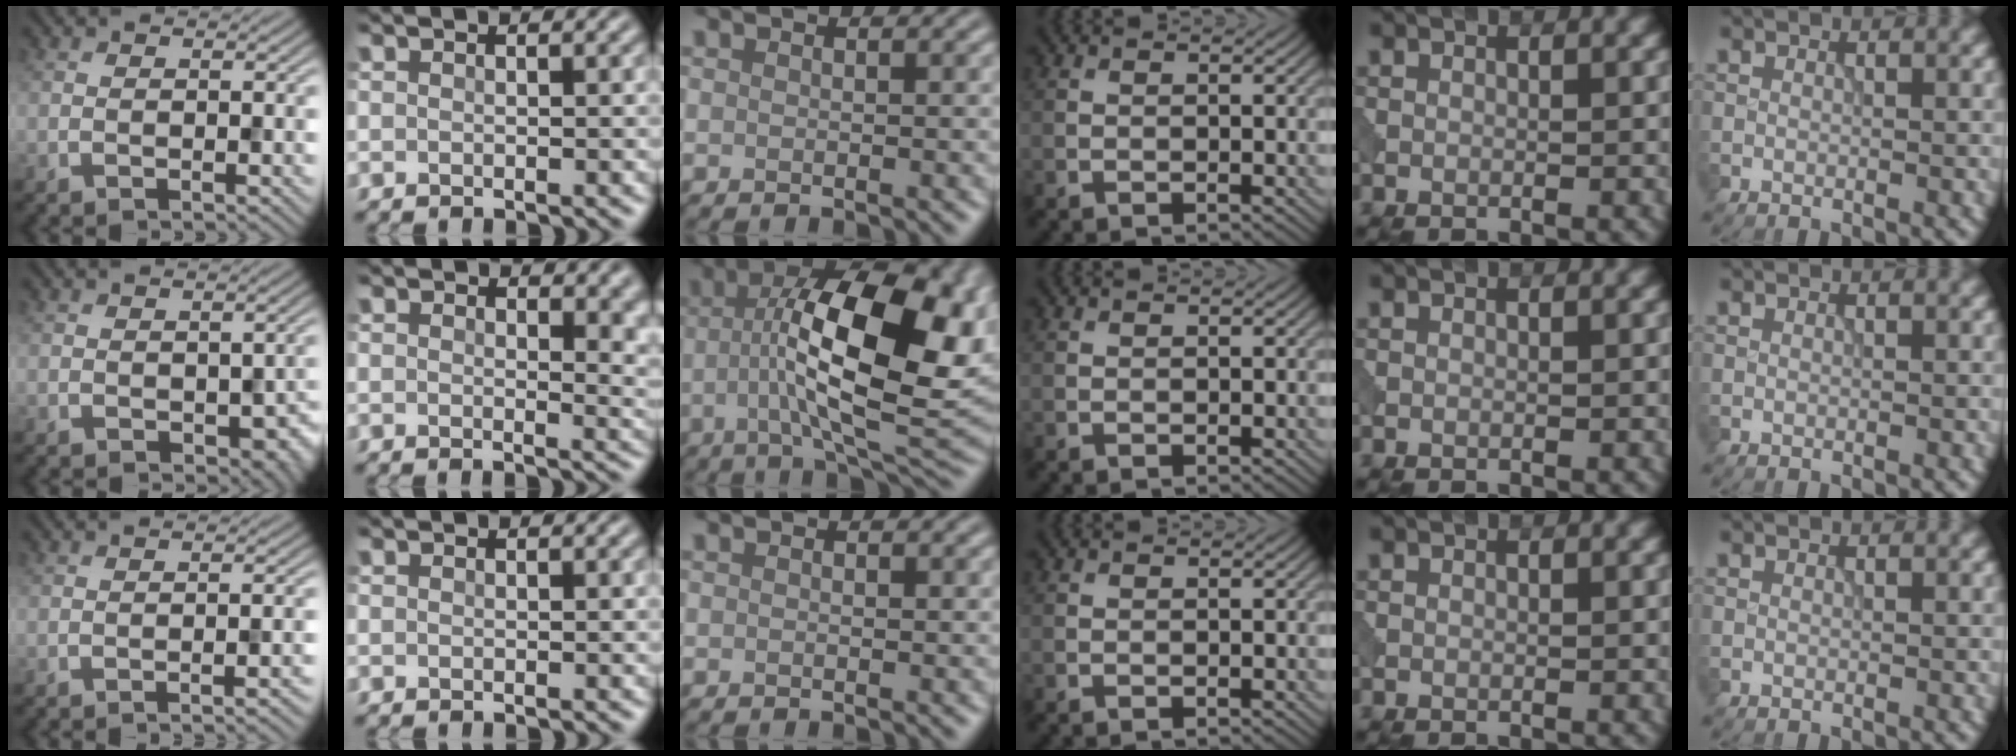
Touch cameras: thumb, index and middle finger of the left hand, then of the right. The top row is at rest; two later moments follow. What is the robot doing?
{"motion": "pour", "object": "beaker"}